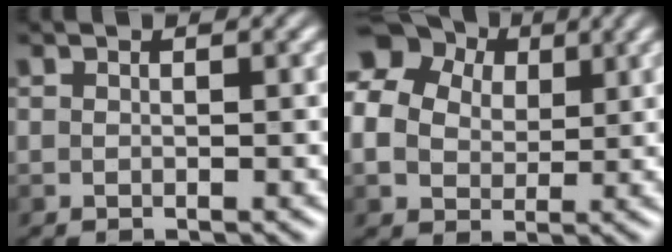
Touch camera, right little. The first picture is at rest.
{"total": 10.7, "force": [3.7, 8.1, 5.9], "torque": [-0.123, 0.024, 0.063]}